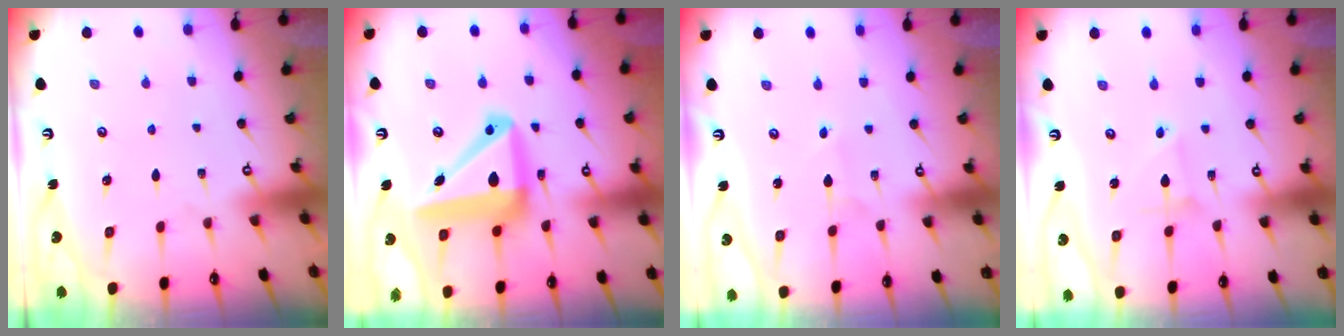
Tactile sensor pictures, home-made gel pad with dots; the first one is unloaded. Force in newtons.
{"total": 16.6, "press": 16.4, "slide": 2.5}
{"total": 1.6, "press": 1.6, "slide": 0.2}
{"total": 2.9, "press": 2.9, "slide": 0.3}